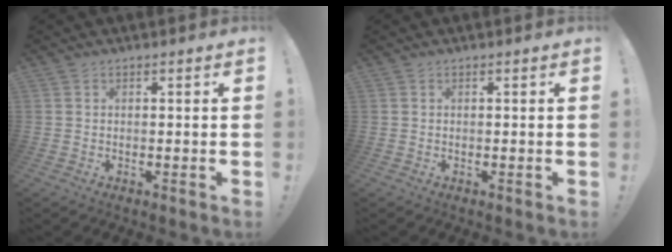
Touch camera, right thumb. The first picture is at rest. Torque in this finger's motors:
{"motor_torque": [0.00, 0.00, -0.10, 0.10, 0.00]}